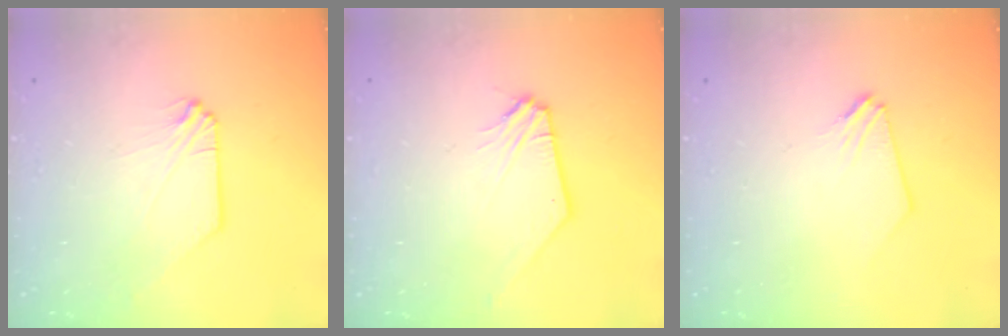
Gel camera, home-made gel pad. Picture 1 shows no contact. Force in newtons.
{"total": 1.2, "press": 1.2, "slide": 0.1}
{"total": 0.0}